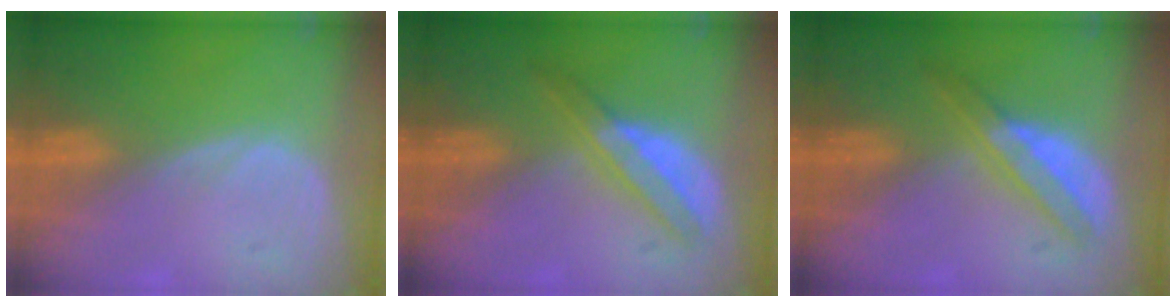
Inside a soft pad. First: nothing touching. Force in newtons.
{"total": 5.2, "press": 5.0, "slide": 1.5}
{"total": 5.2, "press": 5.0, "slide": 1.5}